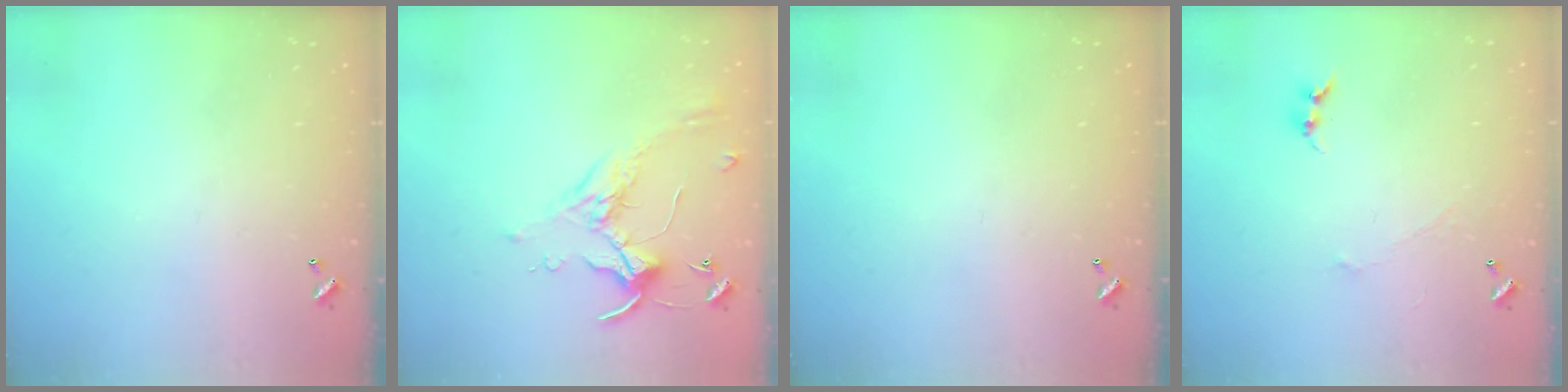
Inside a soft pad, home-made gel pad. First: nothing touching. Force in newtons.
{"total": 0.7, "press": 0.6, "slide": 0.4}
{"total": 0.0}
{"total": 0.0}